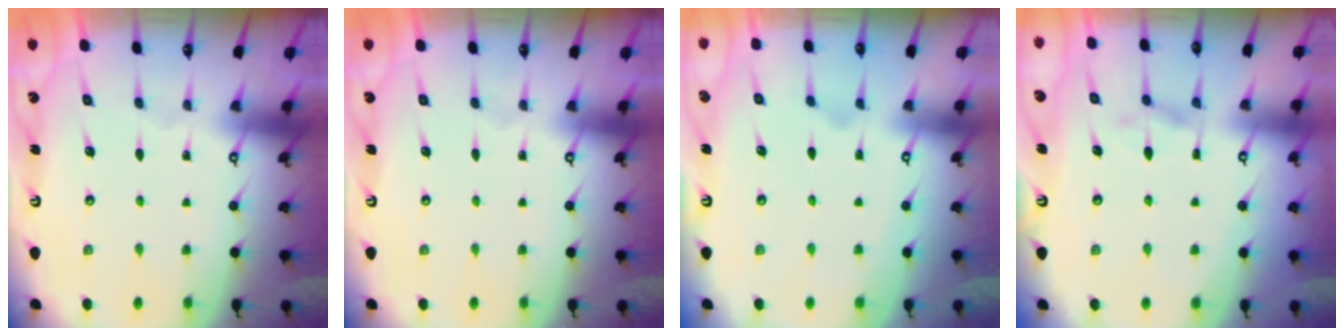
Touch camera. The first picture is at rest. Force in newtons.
{"total": 0.0}
{"total": 1.2, "press": 0.3, "slide": 1.1}
{"total": 1.2, "press": 0.0, "slide": 1.2}